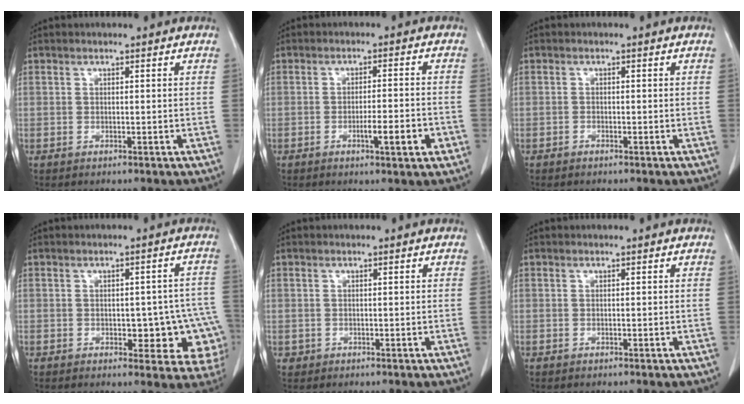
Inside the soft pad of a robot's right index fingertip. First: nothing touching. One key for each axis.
{"total": 5.4, "fx": -2.2, "fy": 0.5, "fz": 4.9, "tx": -0.073, "ty": -0.002, "tz": -0.030}
{"total": 0.5, "fx": -0.5, "fy": 0.2, "fz": 0.0, "tx": -0.003, "ty": 0.000, "tz": -0.009}
{"total": 10.3, "fx": -2.7, "fy": 5.1, "fz": 8.5, "tx": -0.068, "ty": 0.021, "tz": -0.027}
{"total": 0.7, "fx": -0.1, "fy": 0.7, "fz": -0.1, "tx": 0.006, "ty": 0.006, "tz": -0.002}
{"total": 0.0}